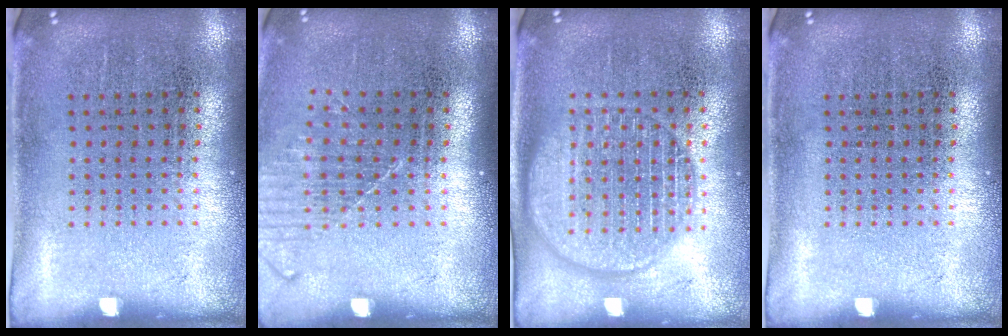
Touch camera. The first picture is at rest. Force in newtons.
{"total": 1.2, "press": 1.0, "slide": 0.6}
{"total": 2.3, "press": 2.3, "slide": 0.3}
{"total": 0.0}